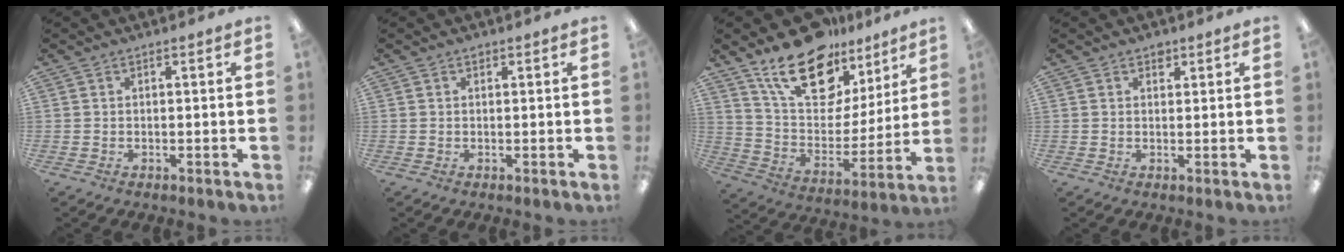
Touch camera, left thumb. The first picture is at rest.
{"total": 0.6, "force": [0.4, 0.4, 0.3], "torque": [-0.006, 0.003, 0.007]}
{"total": 20.9, "force": [14.7, 10.6, 10.4], "torque": [-0.179, -0.086, 0.260]}
{"total": 1.7, "force": [1.2, 1.0, 0.5], "torque": [-0.002, -0.002, 0.021]}